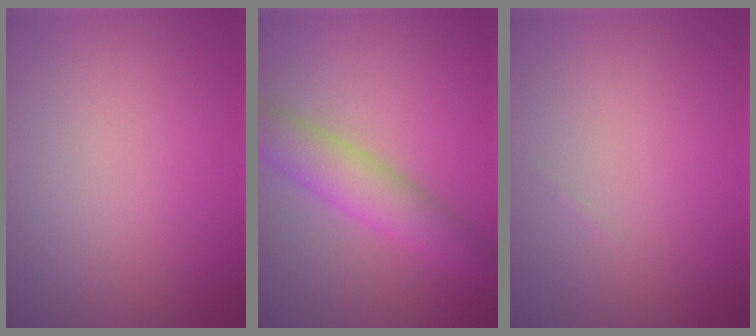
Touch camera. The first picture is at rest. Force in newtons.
{"total": 4.8, "press": 4.8, "slide": 0.3}
{"total": 0.0}